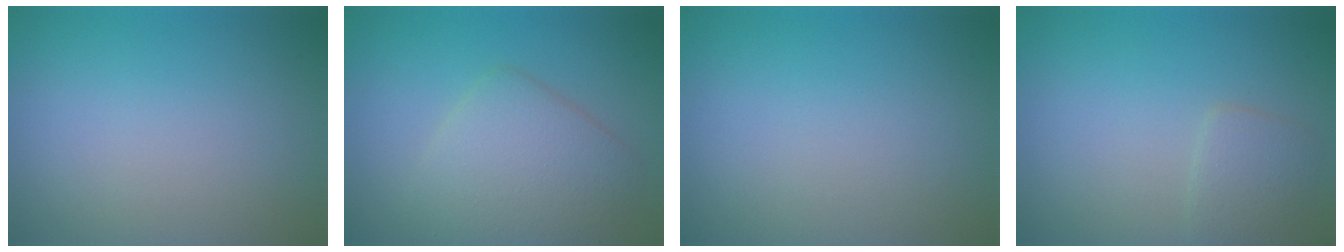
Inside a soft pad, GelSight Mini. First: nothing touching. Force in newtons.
{"total": 4.8, "press": 4.8, "slide": 0.1}
{"total": 0.0}
{"total": 1.8, "press": 1.8, "slide": 0.0}